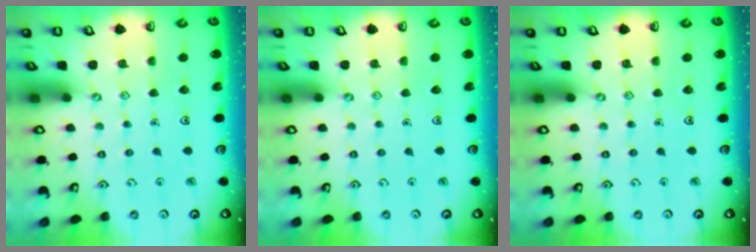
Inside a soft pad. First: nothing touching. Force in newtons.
{"total": 0.0}
{"total": 0.0}